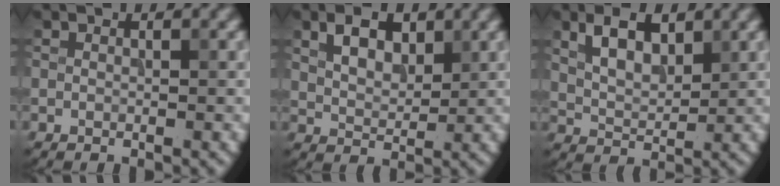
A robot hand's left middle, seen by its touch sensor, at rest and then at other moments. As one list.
[{"total": 3.8, "force": [1.7, 2.2, 2.6], "torque": [-0.049, 0.004, 0.030]}, {"total": 4.3, "force": [2.0, 2.2, 3.1], "torque": [-0.062, 0.003, 0.038]}]